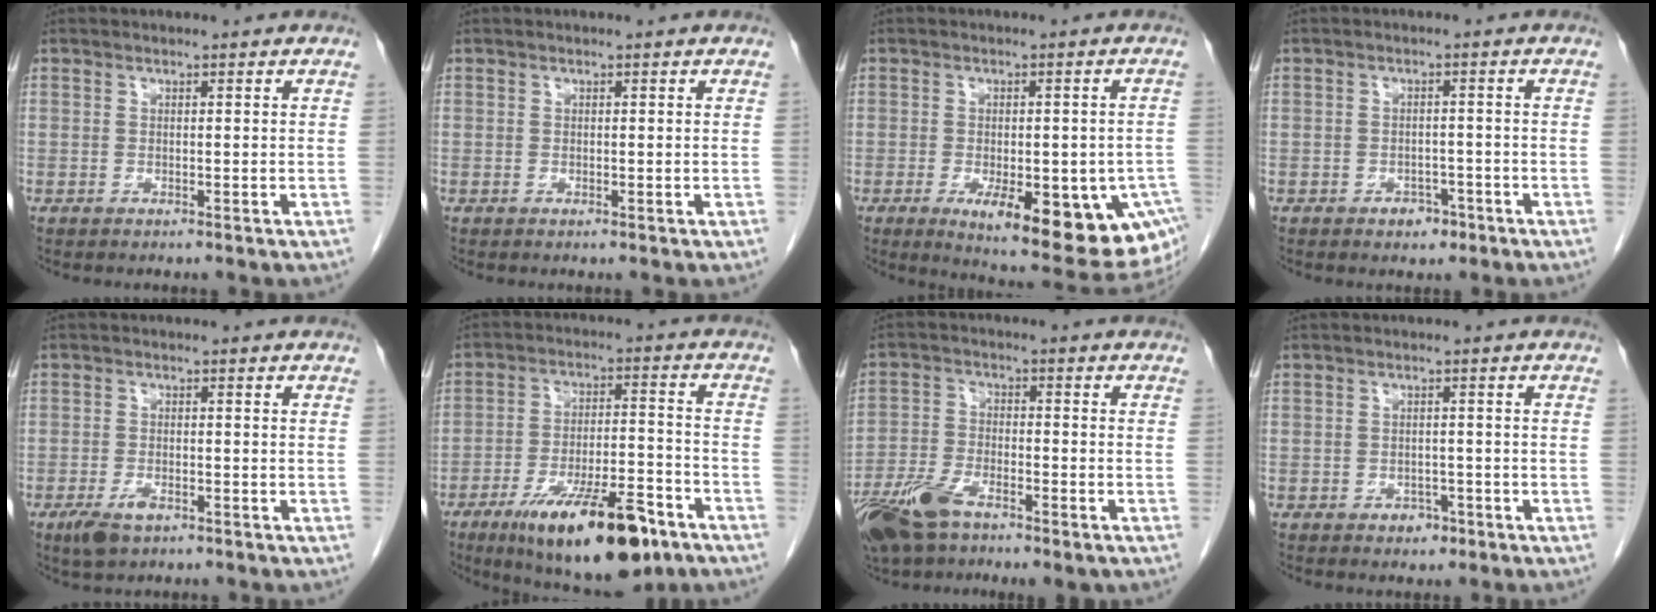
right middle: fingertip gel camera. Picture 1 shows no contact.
{"total": 0.0}
{"total": 18.8, "force": [-8.2, 6.1, 15.8], "torque": [-0.140, -0.011, -0.095]}
{"total": 2.6, "force": [-1.6, 1.7, 1.2], "torque": [-0.010, 0.006, -0.017]}
{"total": 3.8, "force": [-2.2, 1.5, 2.7], "torque": [-0.057, -0.004, -0.035]}
{"total": 18.1, "force": [-11.3, 4.6, 13.3], "torque": [-0.189, -0.008, -0.179]}
{"total": 11.2, "force": [-7.4, 4.3, 7.2], "torque": [-0.149, -0.009, -0.133]}
{"total": 2.1, "force": [-1.2, 1.5, 0.8], "torque": [-0.009, 0.005, -0.013]}